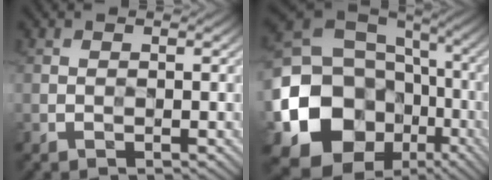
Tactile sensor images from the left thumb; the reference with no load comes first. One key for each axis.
{"total": 20.8, "fx": -6.5, "fy": 17.6, "fz": 9.0, "tx": -0.230, "ty": -0.040, "tz": -0.121}